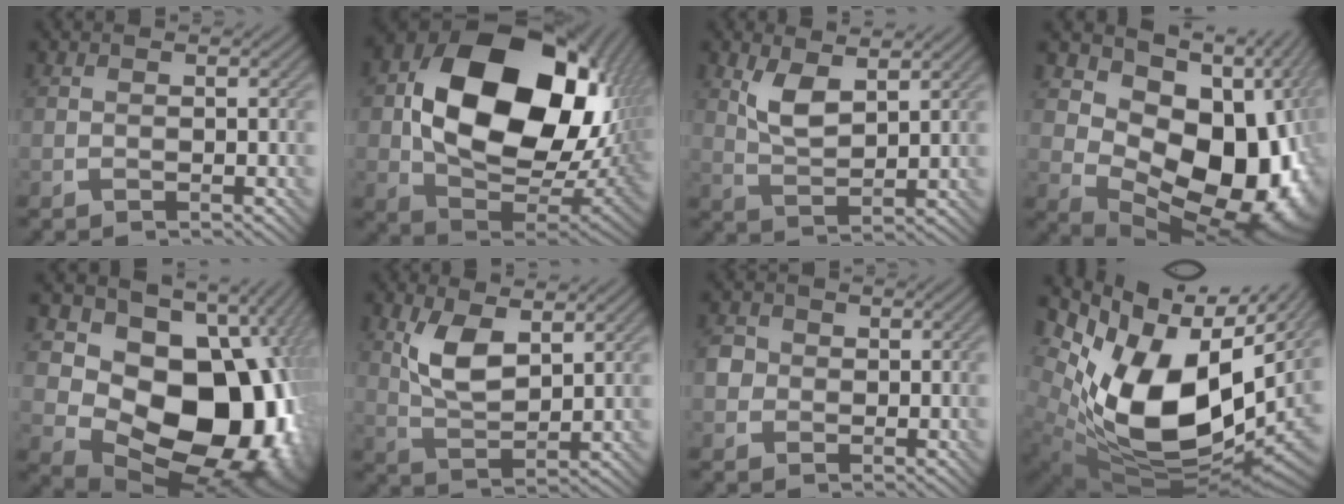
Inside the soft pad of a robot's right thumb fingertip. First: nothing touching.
{"total": 19.7, "force": [4.0, 13.8, 13.5], "torque": [-0.257, -0.033, 0.102]}
{"total": 4.9, "force": [2.5, 2.1, 3.6], "torque": [-0.083, -0.007, 0.052]}
{"total": 17.1, "force": [1.8, 11.4, 12.6], "torque": [-0.170, -0.033, 0.057]}
{"total": 18.3, "force": [0.0, 13.8, 12.0], "torque": [-0.175, -0.048, 0.041]}
{"total": 6.8, "force": [2.8, 3.2, 5.3], "torque": [-0.113, -0.007, 0.057]}
{"total": 2.7, "force": [0.0, 2.6, 0.8], "torque": [-0.026, 0.002, -0.001]}
{"total": 18.8, "force": [2.0, 12.3, 14.1], "torque": [-0.271, -0.055, 0.070]}